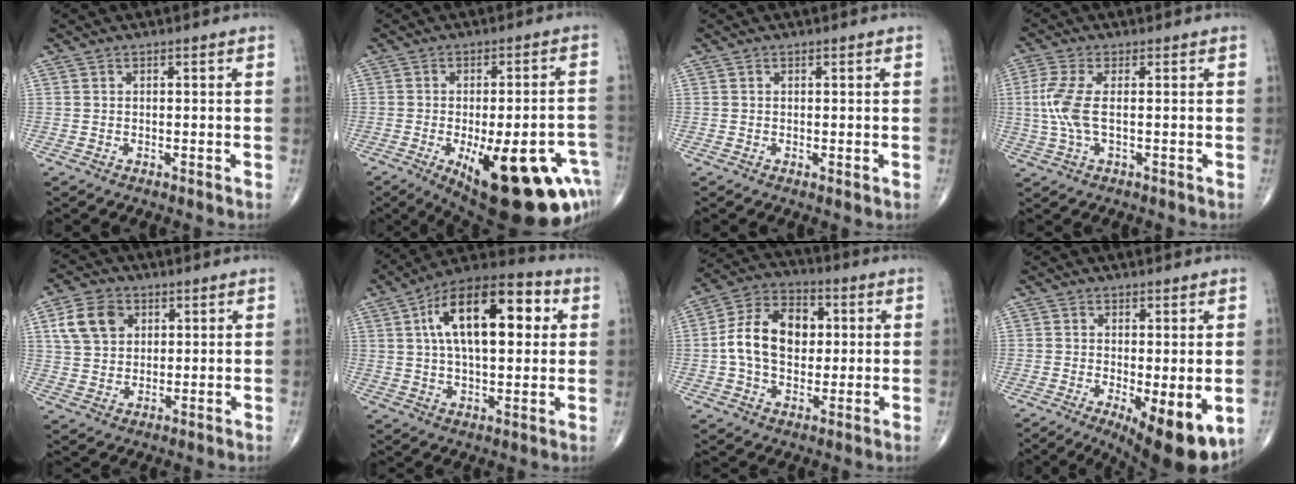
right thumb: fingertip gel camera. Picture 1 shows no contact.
{"total": 24.8, "force": [-10.7, 9.2, 20.5], "torque": [-0.195, 0.022, -0.129]}
{"total": 0.6, "force": [0.0, 0.2, 0.5], "torque": [-0.013, -0.004, 0.000]}
{"total": 6.7, "force": [0.1, 2.3, 6.3], "torque": [-0.175, 0.002, -0.001]}
{"total": 8.8, "force": [3.2, 6.6, 4.8], "torque": [-0.072, -0.003, 0.061]}
{"total": 20.7, "force": [5.1, 9.7, 17.5], "torque": [-0.260, 0.018, 0.071]}
{"total": 13.7, "force": [1.0, 9.5, 9.8], "torque": [-0.152, 0.022, 0.009]}
{"total": 11.1, "force": [-3.4, 3.5, 9.9], "torque": [-0.139, -0.024, -0.042]}